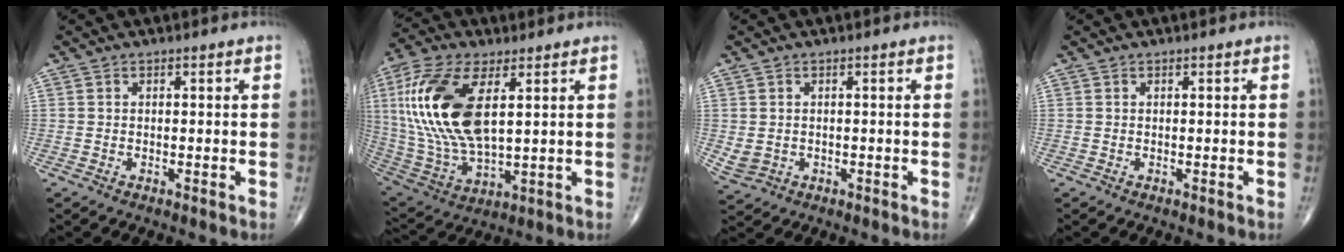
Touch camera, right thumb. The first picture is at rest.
{"total": 21.1, "force": [4.9, 10.0, 17.9], "torque": [-0.388, -0.018, 0.095]}
{"total": 3.0, "force": [-0.3, 2.6, 1.5], "torque": [-0.033, -0.001, 0.007]}
{"total": 0.0}